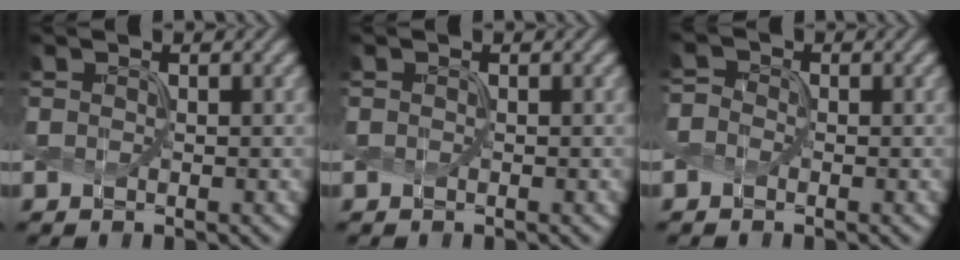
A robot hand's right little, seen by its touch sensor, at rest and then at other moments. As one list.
[{"total": 0.0}, {"total": 1.3, "force": [-0.7, 0.9, 0.5], "torque": [-0.017, 0.004, -0.024]}]